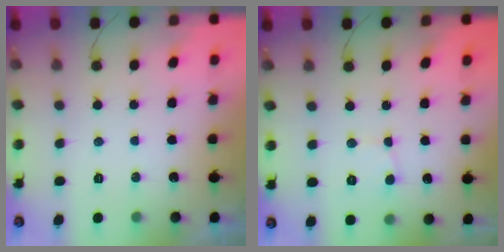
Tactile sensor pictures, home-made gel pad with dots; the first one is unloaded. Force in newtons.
{"total": 2.8, "press": 2.8, "slide": 0.3}